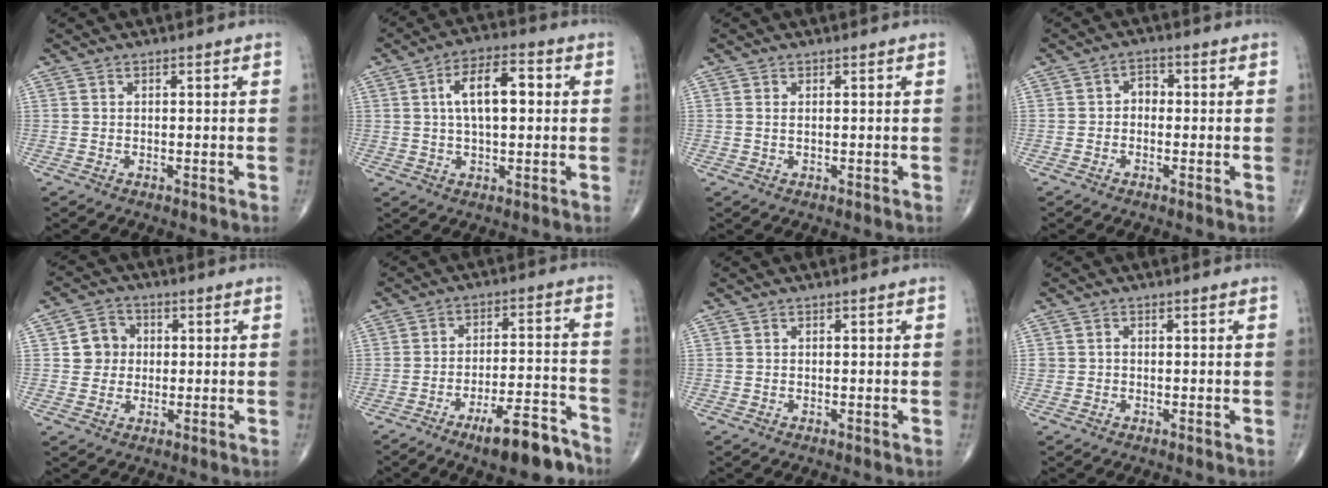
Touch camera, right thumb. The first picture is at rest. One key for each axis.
{"total": 10.1, "fx": 1.5, "fy": 4.7, "fz": 8.8, "tx": -0.142, "ty": 0.018, "tz": 0.020}
{"total": 0.8, "fx": 0.1, "fy": 0.4, "fz": 0.7, "tx": -0.016, "ty": 0.001, "tz": 0.004}
{"total": 2.6, "fx": -0.3, "fy": 2.0, "fz": 1.6, "tx": -0.008, "ty": 0.013, "tz": -0.017}
{"total": 5.9, "fx": 0.7, "fy": 5.5, "fz": 2.1, "tx": -0.004, "ty": 0.005, "tz": 0.005}
{"total": 11.5, "fx": -8.1, "fy": 3.1, "fz": 7.5, "tx": -0.105, "ty": 0.067, "tz": -0.129}
{"total": 0.0}
{"total": 0.8, "fx": -0.1, "fy": 0.7, "fz": 0.4, "tx": -0.002, "ty": 0.002, "tz": -0.002}